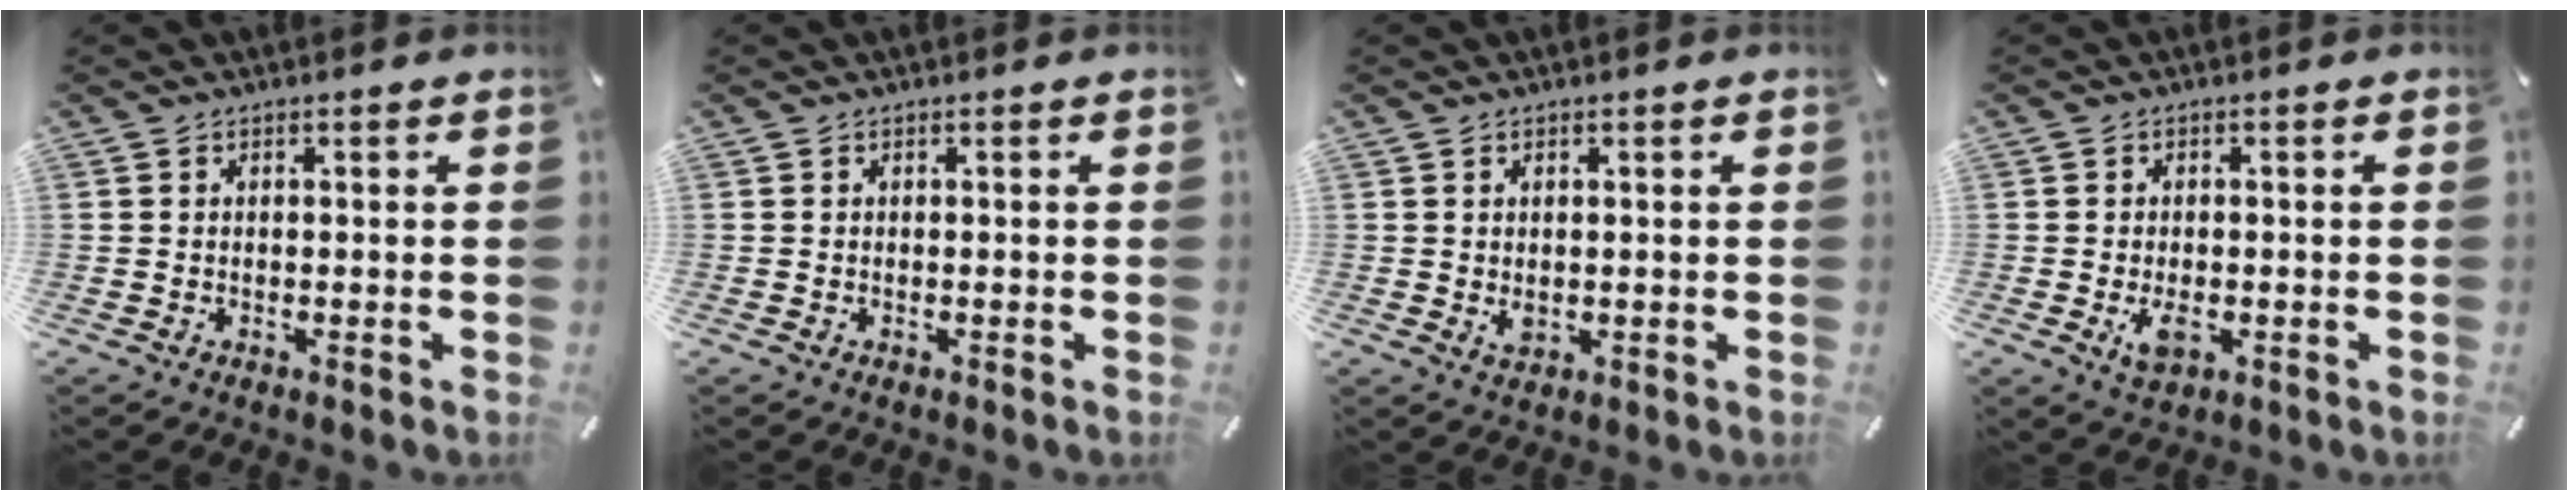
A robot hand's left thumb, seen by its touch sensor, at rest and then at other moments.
{"total": 0.0}
{"total": 1.7, "force": [0.2, 1.3, 1.1], "torque": [-0.015, -0.001, 0.001]}
{"total": 3.9, "force": [-0.9, 2.3, 3.1], "torque": [-0.066, -0.006, -0.020]}